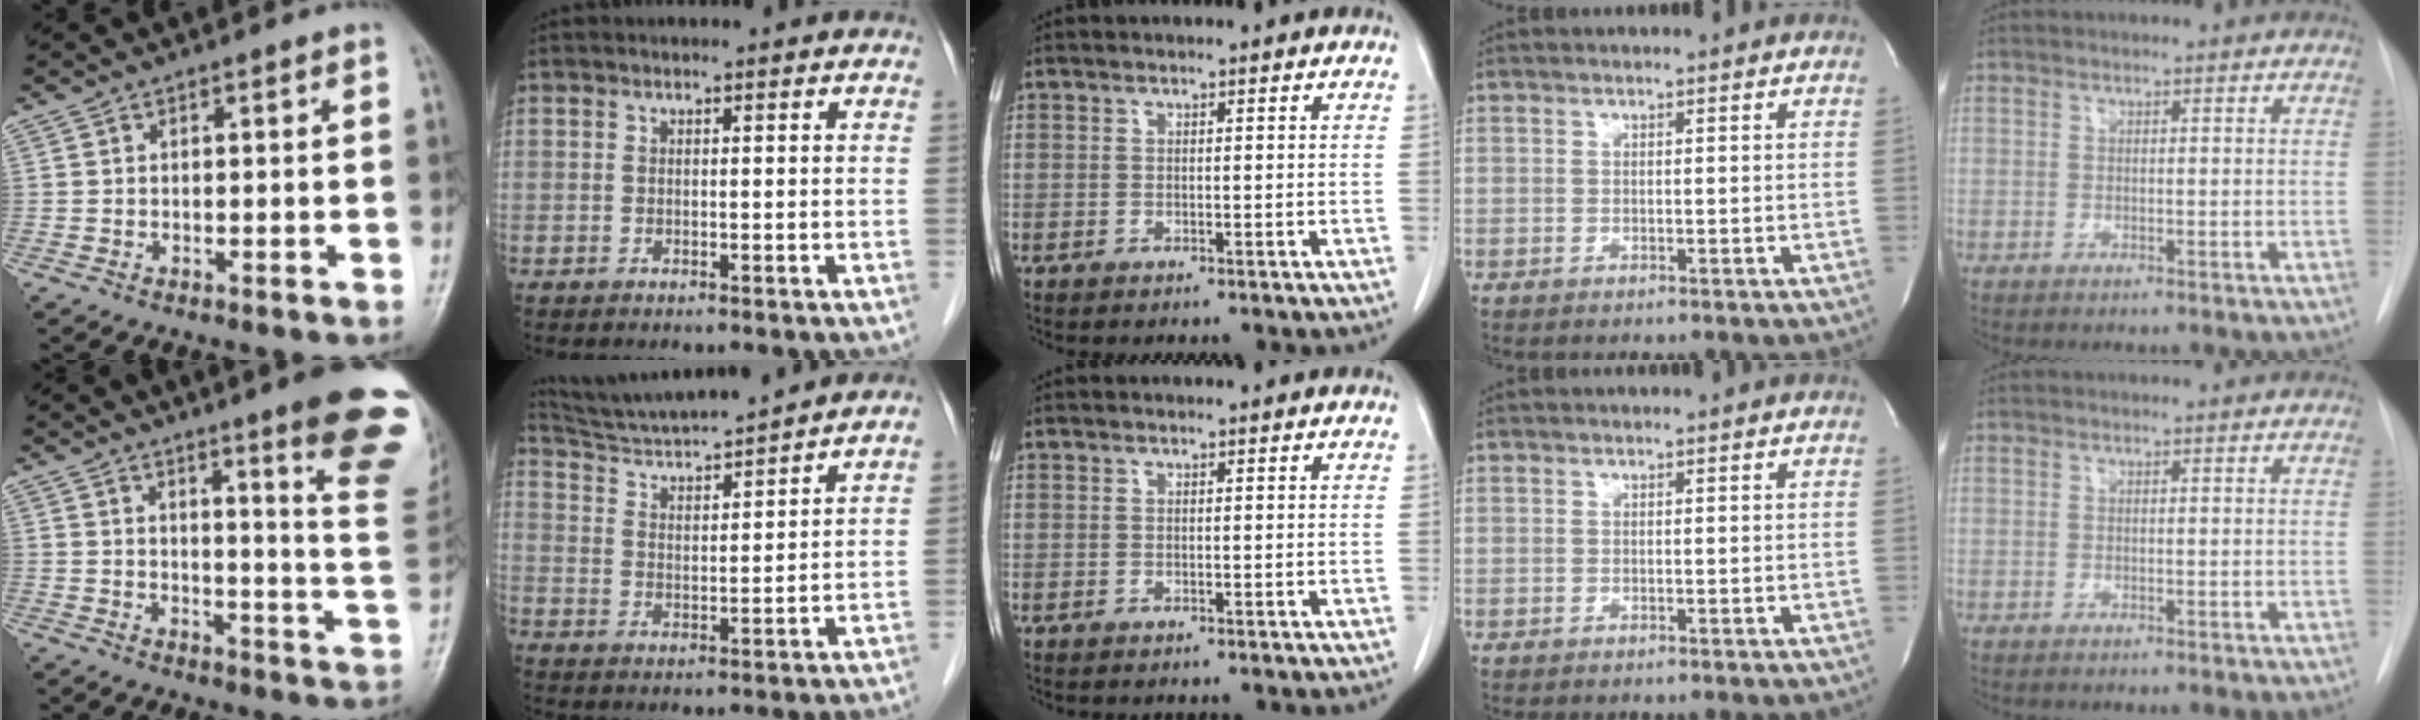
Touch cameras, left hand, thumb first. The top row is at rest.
{"thumb": {"total": 18.1, "force": [11.5, 1.0, 13.9], "torque": [-0.146, -0.079, 0.137]}, "index": {"total": 12.1, "force": [11.4, -0.6, 4.2], "torque": [-0.082, 0.007, 0.194]}}